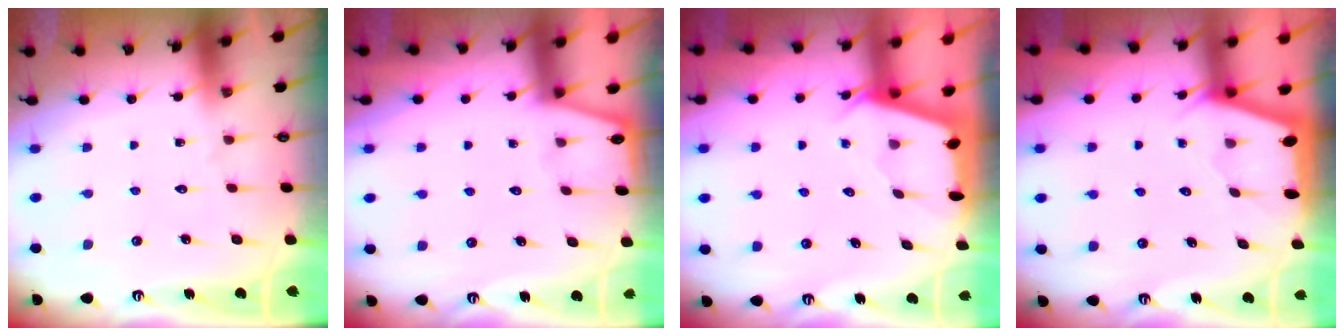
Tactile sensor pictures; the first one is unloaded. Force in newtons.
{"total": 0.0}
{"total": 2.2, "press": 2.1, "slide": 0.3}
{"total": 2.8, "press": 2.8, "slide": 0.1}